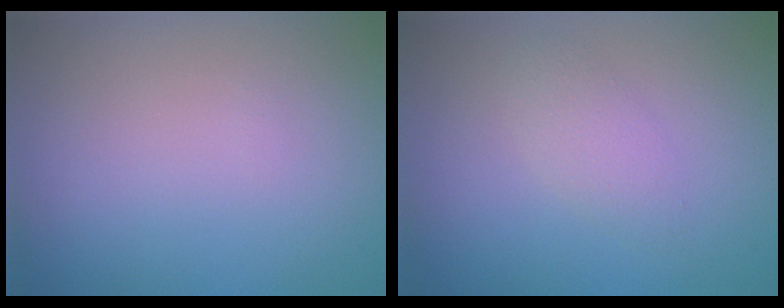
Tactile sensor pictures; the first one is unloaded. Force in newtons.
{"total": 1.8, "press": 1.8, "slide": 0.1}